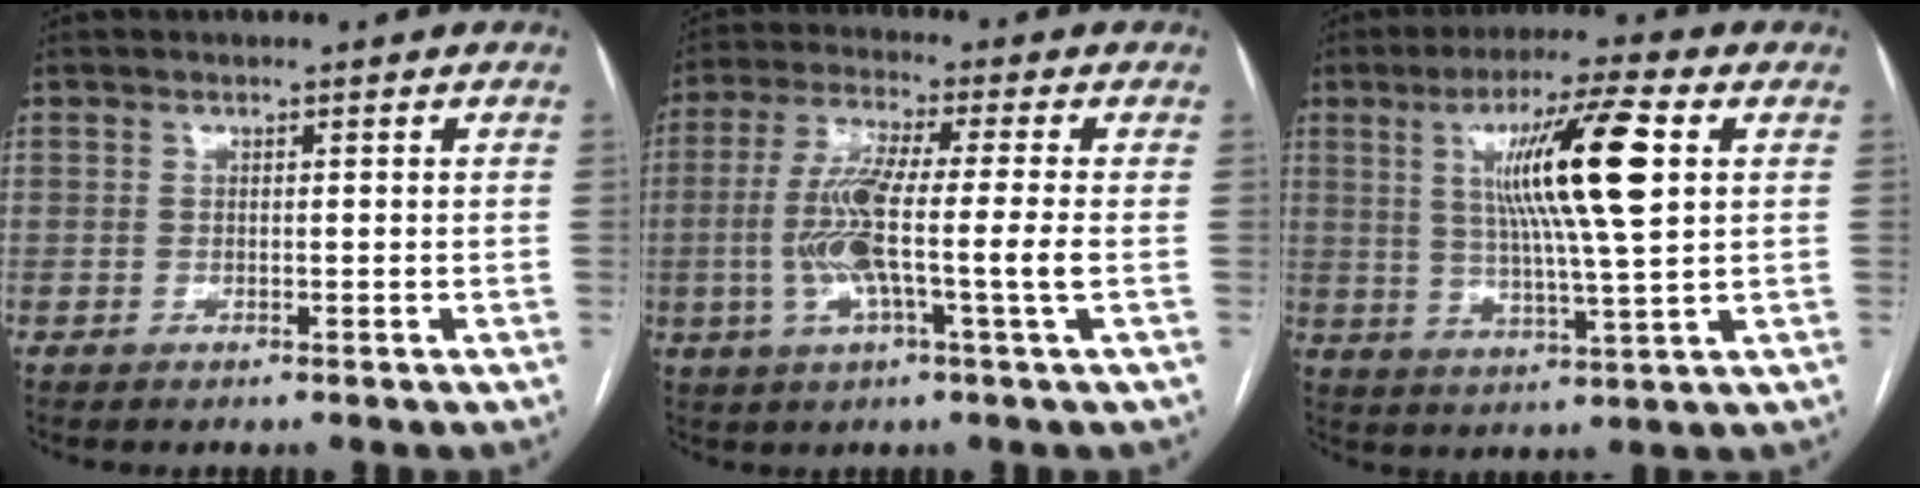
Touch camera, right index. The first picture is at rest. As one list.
[{"total": 11.0, "force": [-1.4, -0.1, 10.9], "torque": [-0.220, 0.000, -0.034]}, {"total": 14.0, "force": [3.7, 0.0, 13.5], "torque": [-0.238, 0.005, 0.064]}]